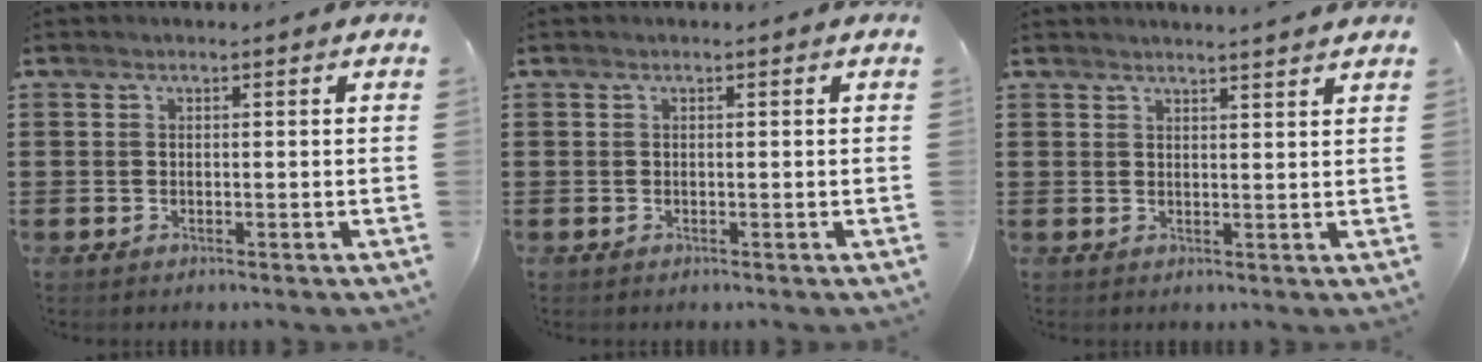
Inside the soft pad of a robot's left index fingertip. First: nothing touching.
{"total": 0.0}
{"total": 2.2, "force": [2.1, -0.5, 0.3], "torque": [-0.010, -0.005, 0.041]}